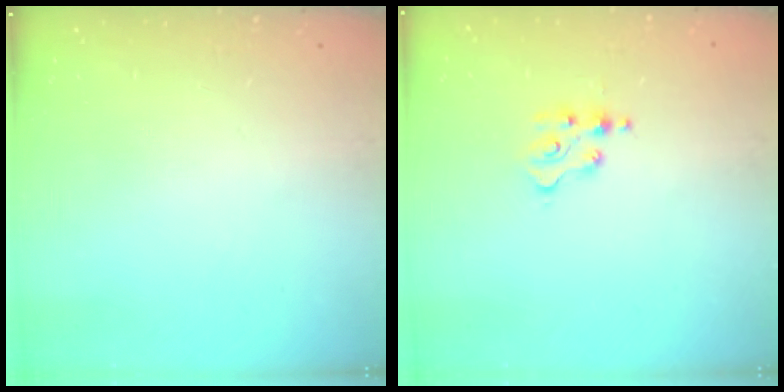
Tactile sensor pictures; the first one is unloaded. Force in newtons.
{"total": 3.8, "press": 3.8, "slide": 0.5}